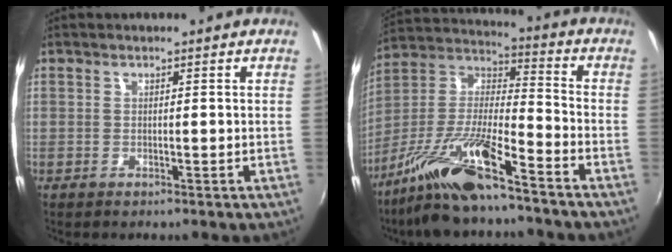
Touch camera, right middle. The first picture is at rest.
{"total": 15.2, "force": [-10.8, 2.2, 10.5], "torque": [-0.208, 0.000, -0.210]}